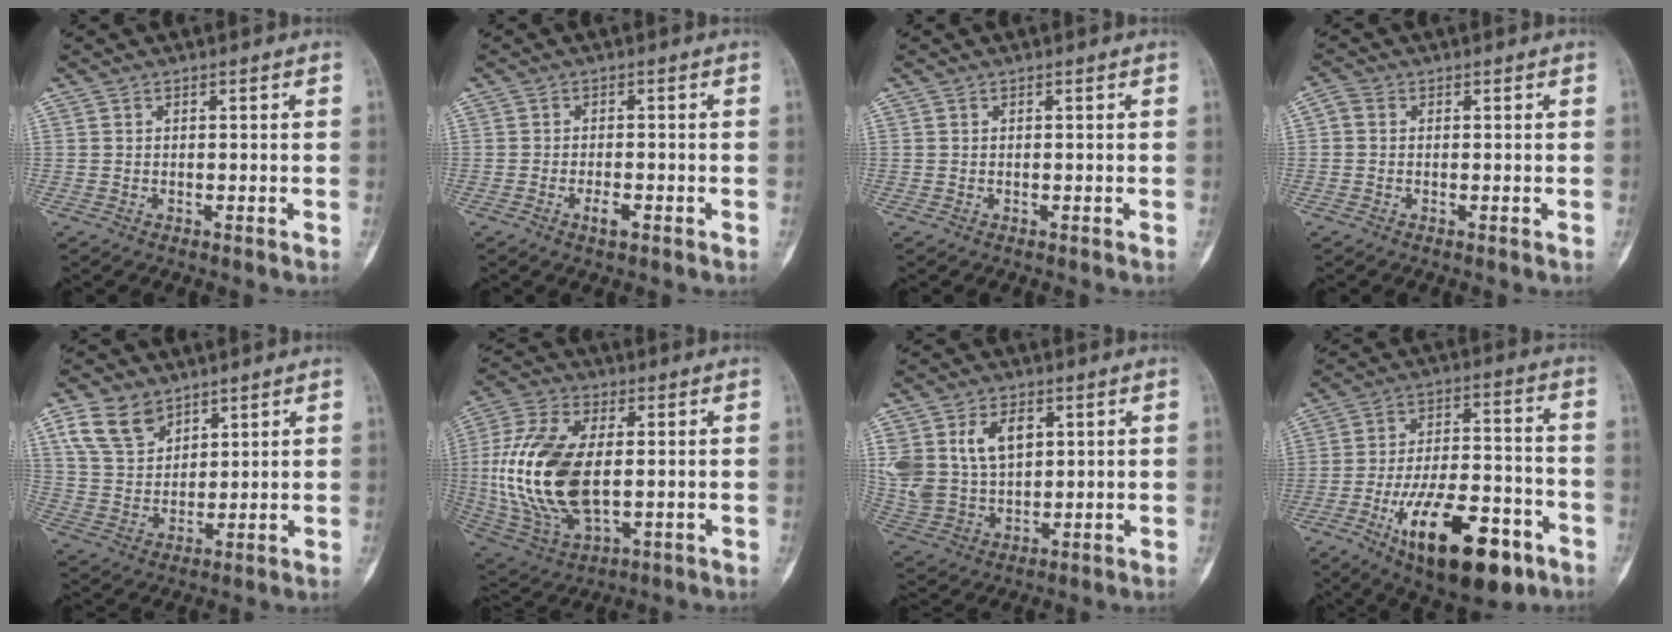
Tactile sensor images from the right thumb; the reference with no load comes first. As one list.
[{"total": 2.5, "force": [-1.2, 1.0, 1.9], "torque": [-0.036, 0.004, -0.022]}, {"total": 0.0}, {"total": 1.8, "force": [0.1, 1.4, 1.1], "torque": [-0.020, 0.003, -0.008]}, {"total": 9.6, "force": [5.8, 6.1, 4.6], "torque": [-0.074, -0.022, 0.120]}, {"total": 20.8, "force": [0.1, 11.2, 17.5], "torque": [-0.375, -0.008, 0.014]}, {"total": 12.6, "force": [4.2, 8.4, 8.4], "torque": [-0.151, -0.009, 0.095]}, {"total": 21.6, "force": [-10.6, 9.0, 16.6], "torque": [-0.253, 0.053, -0.158]}]